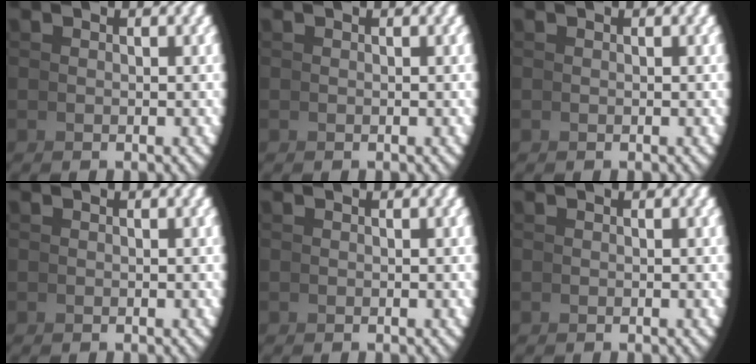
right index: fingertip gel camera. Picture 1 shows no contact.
{"total": 0.0}
{"total": 0.0}
{"total": 0.0}
{"total": 0.0}
{"total": 0.0}